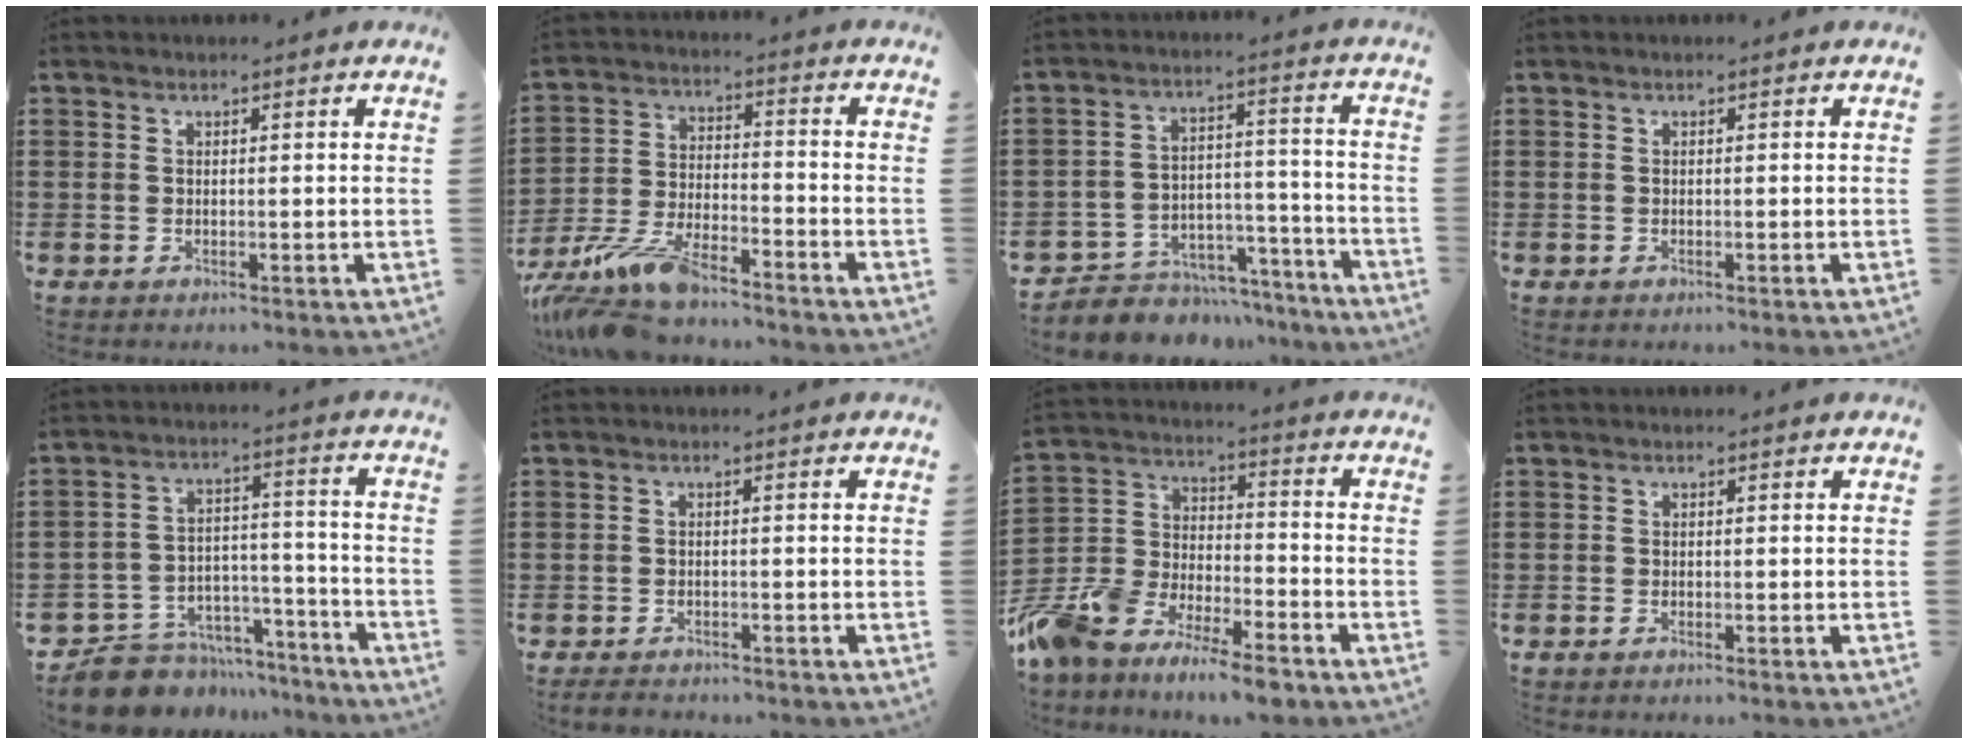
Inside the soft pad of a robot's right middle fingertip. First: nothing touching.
{"total": 9.8, "force": [-8.6, 1.6, 4.3], "torque": [-0.096, 0.006, -0.171]}
{"total": 6.1, "force": [-5.5, 2.7, 0.2], "torque": [-0.006, 0.025, -0.108]}
{"total": 0.0}
{"total": 8.3, "force": [-7.8, 2.8, 0.7], "torque": [-0.016, 0.025, -0.150]}
{"total": 1.7, "force": [-1.6, 0.4, 0.2], "torque": [-0.009, 0.000, -0.034]}
{"total": 10.0, "force": [-9.4, 2.2, 2.4], "torque": [-0.074, 0.018, -0.193]}
{"total": 0.5, "force": [-0.5, 0.0, 0.2], "torque": [-0.006, -0.004, -0.008]}